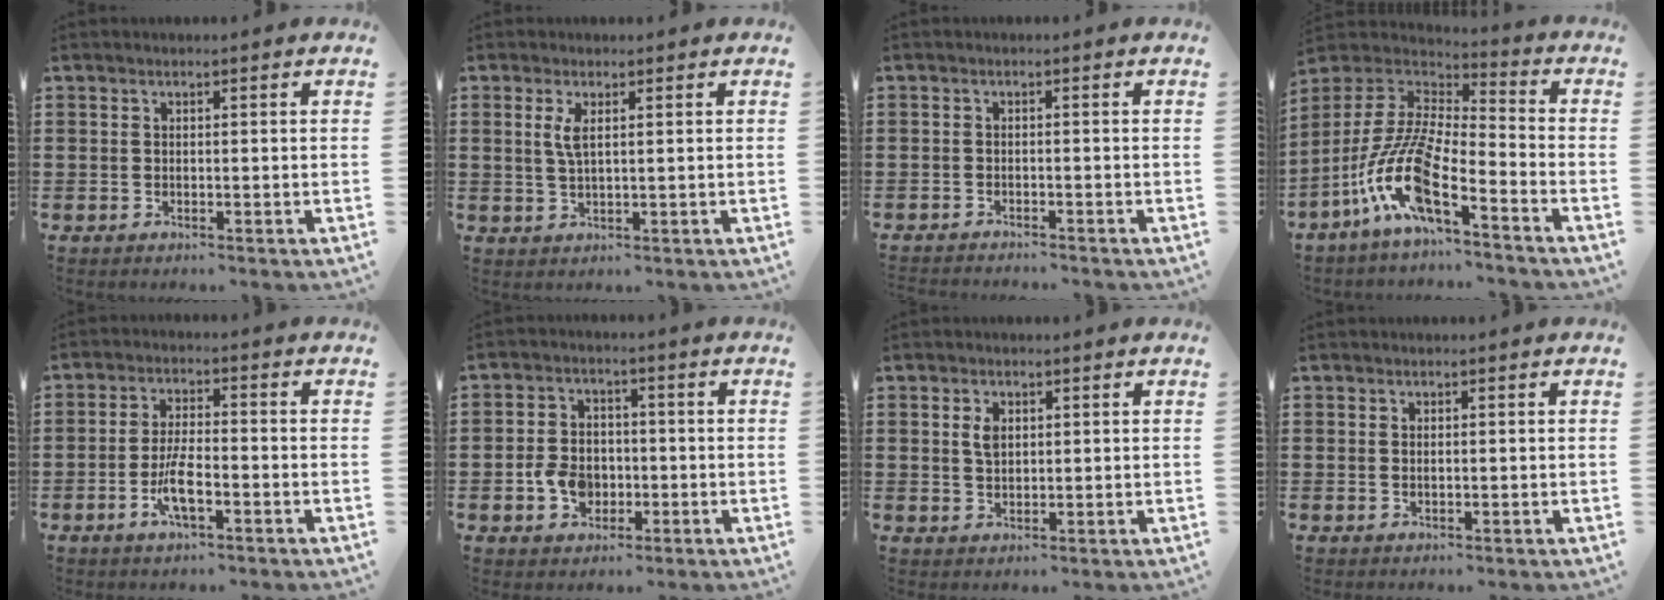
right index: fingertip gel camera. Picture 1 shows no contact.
{"total": 2.6, "force": [0.8, 0.6, 2.4], "torque": [-0.051, 0.002, 0.013]}
{"total": 1.2, "force": [-1.2, -0.1, 0.0], "torque": [-0.002, 0.001, -0.026]}
{"total": 12.7, "force": [-7.0, 3.4, 10.0], "torque": [-0.233, -0.010, -0.146]}
{"total": 6.0, "force": [-2.3, 1.8, 5.3], "torque": [-0.114, -0.007, -0.046]}
{"total": 5.4, "force": [-1.6, 4.2, 3.1], "torque": [-0.077, 0.007, -0.033]}
{"total": 2.5, "force": [0.8, 1.4, 1.9], "torque": [-0.043, 0.005, 0.014]}
{"total": 0.7, "force": [0.1, 0.2, 0.6], "torque": [-0.014, 0.000, 0.001]}